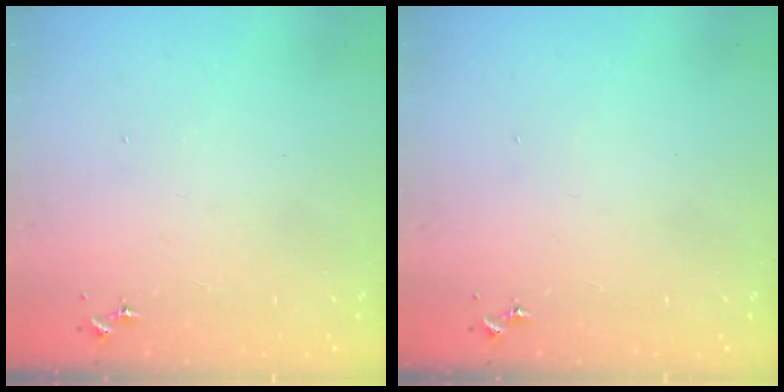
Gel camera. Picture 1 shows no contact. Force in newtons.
{"total": 0.0}